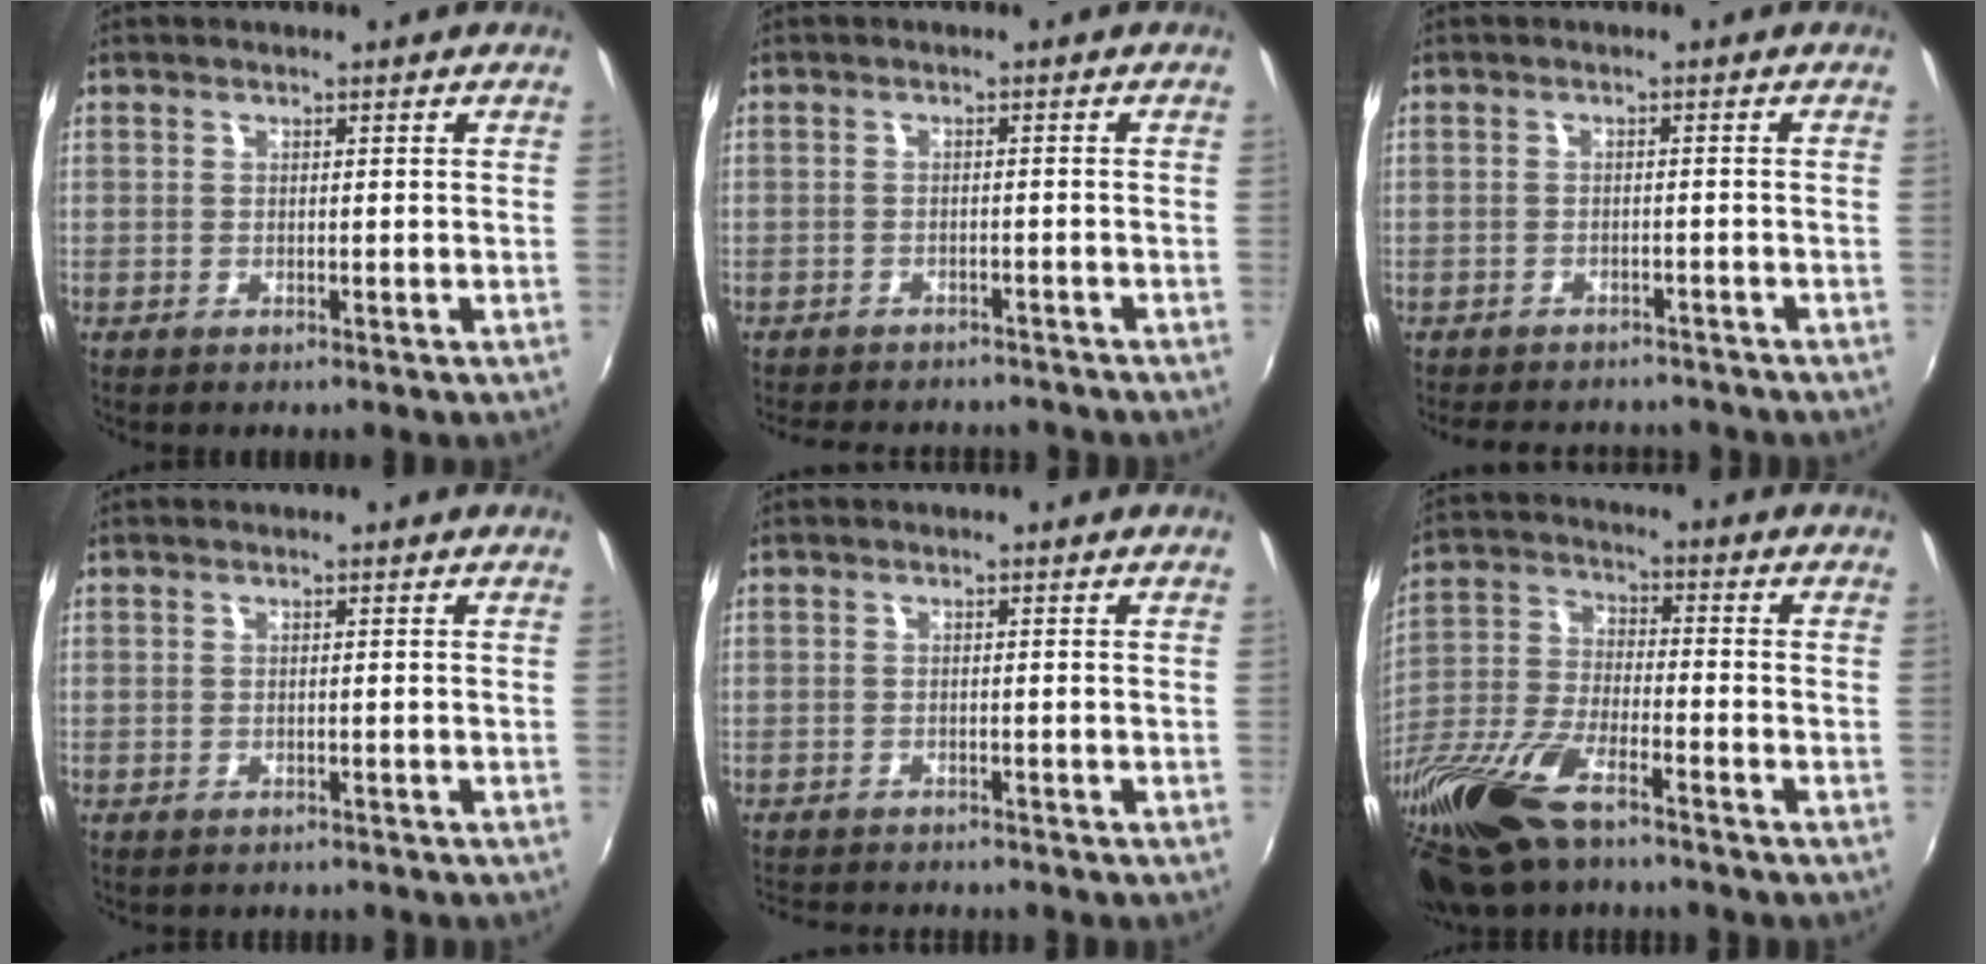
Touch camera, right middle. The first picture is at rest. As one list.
[{"total": 9.6, "force": [-8.5, 3.0, 3.2], "torque": [-0.076, -0.014, -0.118]}, {"total": 9.8, "force": [-8.6, 3.4, 3.2], "torque": [-0.075, -0.010, -0.118]}, {"total": 1.0, "force": [-0.9, 0.5, 0.2], "torque": [-0.009, -0.003, -0.011]}, {"total": 4.9, "force": [-4.6, 0.9, 1.2], "torque": [-0.037, -0.015, -0.075]}, {"total": 21.9, "force": [-15.5, 7.3, 13.6], "torque": [-0.307, -0.047, -0.293]}]